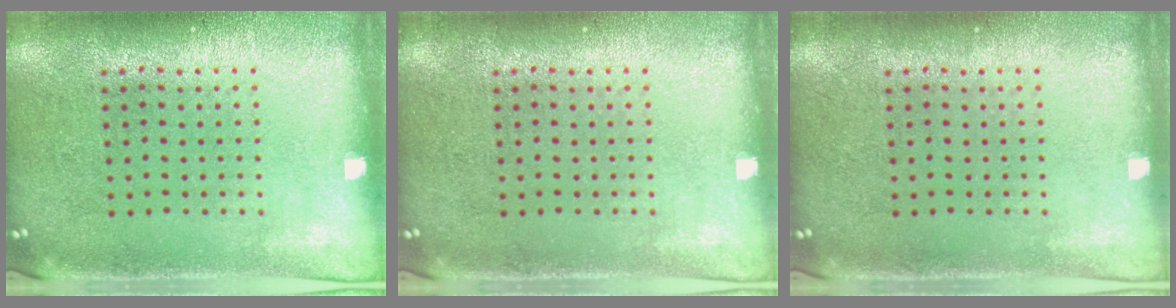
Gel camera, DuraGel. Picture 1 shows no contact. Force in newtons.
{"total": 0.0}
{"total": 0.0}